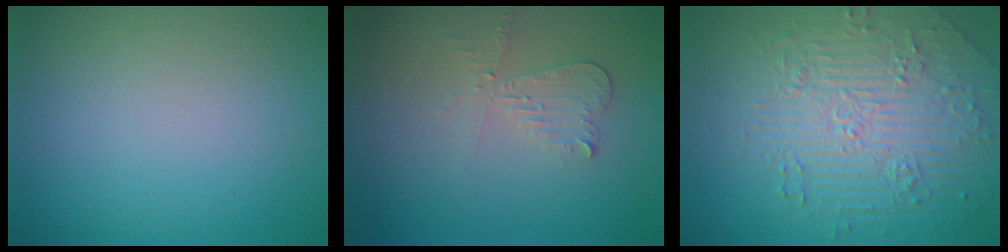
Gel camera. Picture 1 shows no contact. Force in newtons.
{"total": 2.1, "press": 2.1, "slide": 0.2}
{"total": 5.3, "press": 5.0, "slide": 1.6}